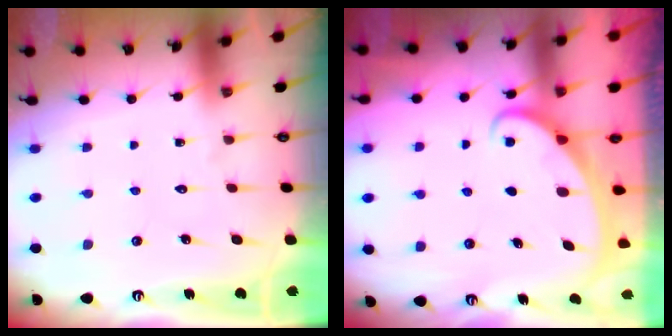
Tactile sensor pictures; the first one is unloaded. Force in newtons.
{"total": 2.2, "press": 2.2, "slide": 0.3}